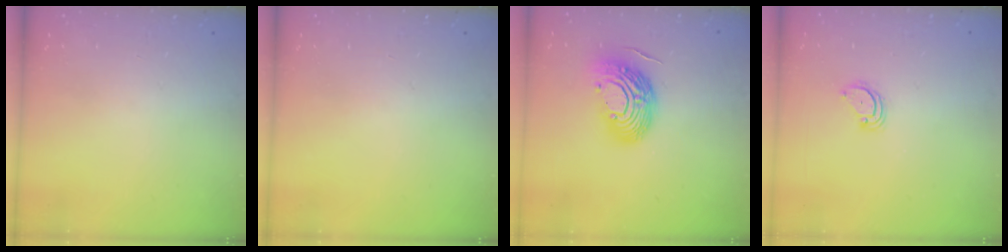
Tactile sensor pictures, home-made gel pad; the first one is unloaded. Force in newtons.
{"total": 0.0}
{"total": 13.9, "press": 13.8, "slide": 1.6}
{"total": 3.7, "press": 3.7, "slide": 0.3}